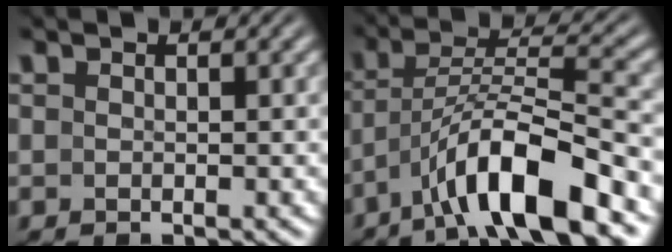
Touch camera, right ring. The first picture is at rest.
{"total": 6.4, "force": [-2.8, 2.2, 5.4], "torque": [-0.101, -0.008, -0.037]}